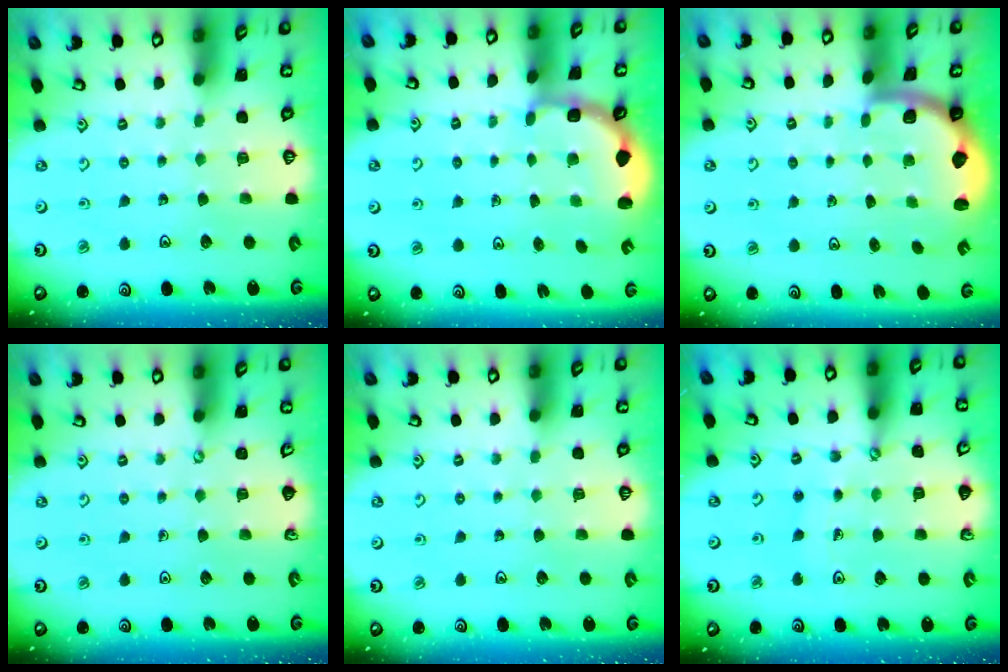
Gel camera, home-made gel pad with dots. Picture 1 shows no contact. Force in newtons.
{"total": 2.9, "press": 2.5, "slide": 1.4}
{"total": 2.0, "press": 2.0, "slide": 0.5}
{"total": 0.0}
{"total": 0.0}
{"total": 5.7, "press": 5.5, "slide": 1.5}